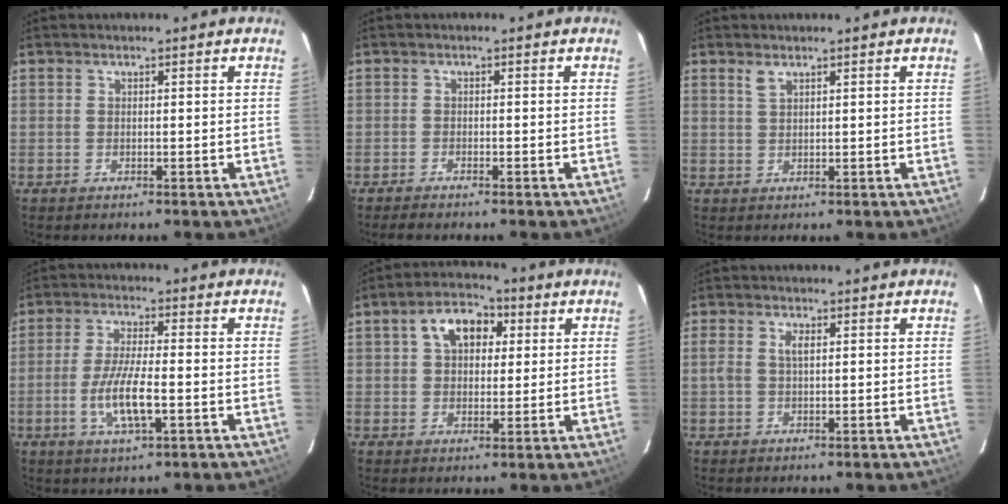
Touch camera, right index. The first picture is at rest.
{"total": 2.2, "force": [-2.0, 0.2, 0.9], "torque": [-0.024, -0.007, -0.034]}
{"total": 1.5, "force": [1.1, 0.5, 0.9], "torque": [-0.018, 0.003, 0.021]}
{"total": 8.6, "force": [-2.5, 2.0, 8.1], "torque": [-0.162, -0.009, -0.047]}
{"total": 8.8, "force": [2.9, 5.9, 5.9], "torque": [-0.100, 0.034, 0.047]}
{"total": 2.4, "force": [0.4, 1.1, 2.1], "torque": [-0.041, 0.004, 0.007]}